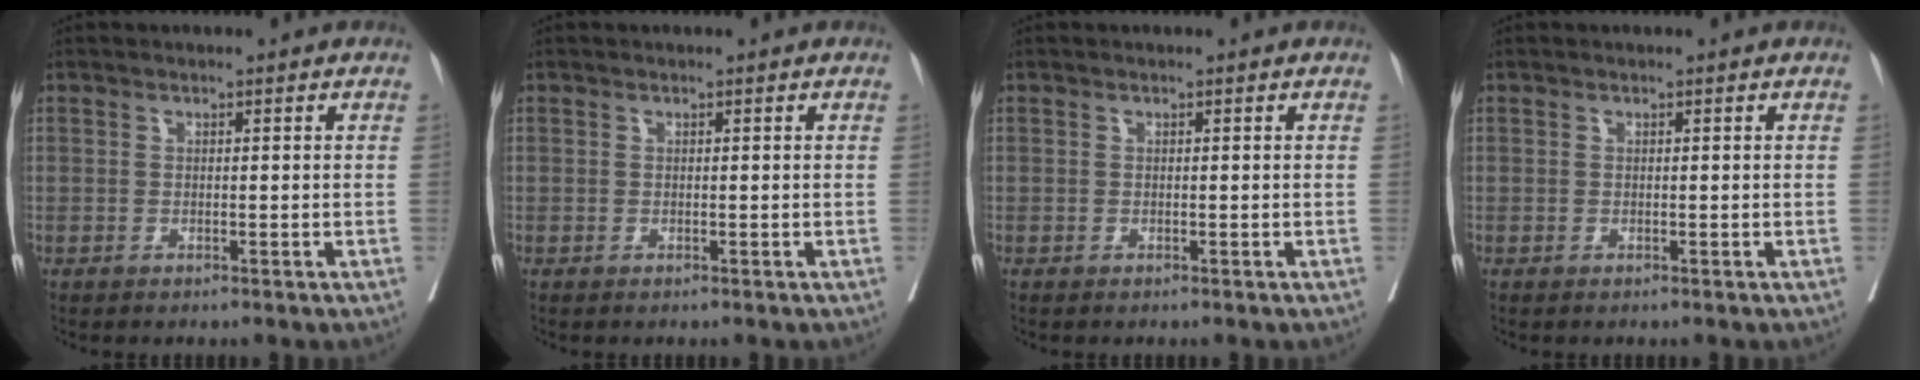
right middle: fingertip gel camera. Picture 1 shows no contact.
{"total": 0.0}
{"total": 0.0}
{"total": 0.0}